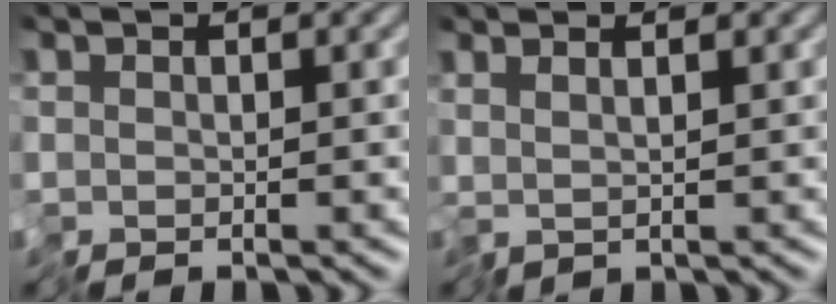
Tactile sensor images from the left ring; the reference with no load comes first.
{"total": 1.3, "force": [1.0, -0.7, 0.3], "torque": [-0.007, 0.008, 0.024]}